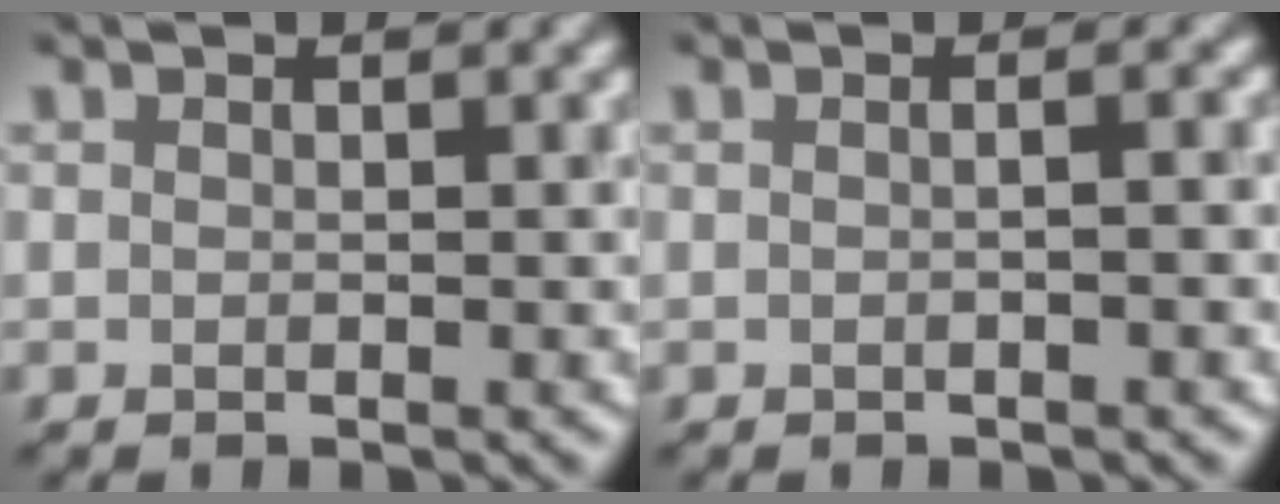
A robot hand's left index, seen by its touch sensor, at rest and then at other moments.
{"total": 2.8, "force": [0.3, 1.7, 2.3], "torque": [0.009, 0.011, -0.029]}